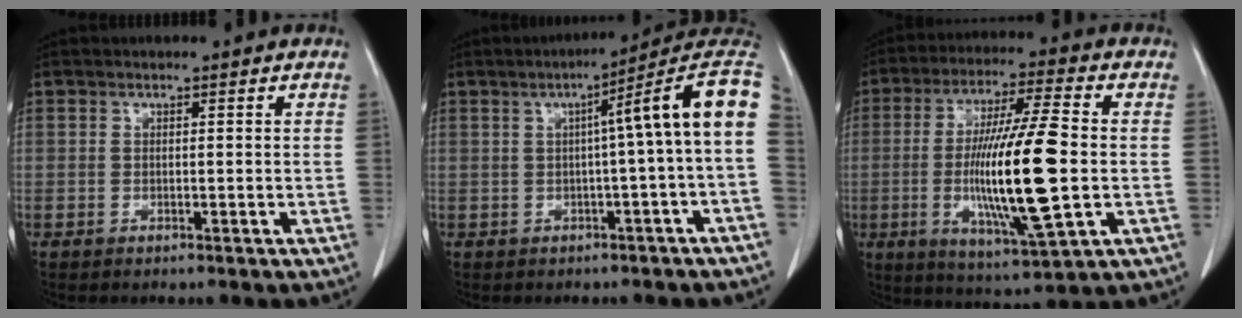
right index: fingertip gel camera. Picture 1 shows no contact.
{"total": 10.8, "force": [1.3, -0.7, 10.7], "torque": [-0.130, 0.038, 0.009]}
{"total": 17.5, "force": [-1.8, 1.5, 17.4], "torque": [-0.330, -0.013, -0.029]}